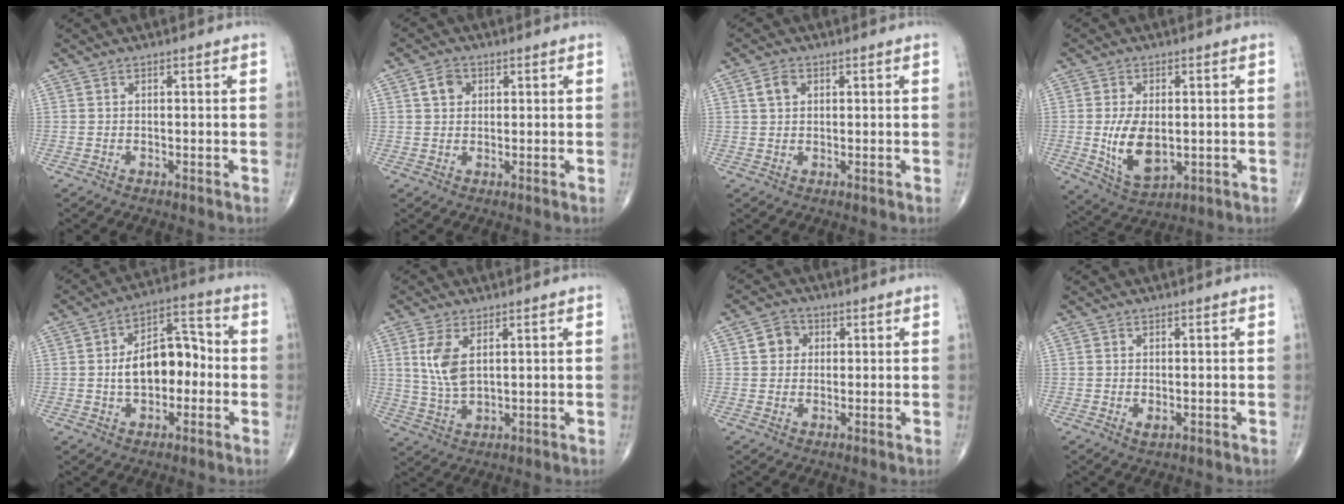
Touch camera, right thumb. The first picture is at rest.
{"total": 3.6, "force": [1.2, 2.8, 1.8], "torque": [-0.019, 0.001, 0.021]}
{"total": 3.0, "force": [1.1, 2.1, 1.8], "torque": [-0.028, 0.002, 0.021]}
{"total": 10.1, "force": [-0.7, 5.7, 8.3], "torque": [-0.143, -0.013, 0.001]}
{"total": 12.6, "force": [-0.8, 7.5, 10.0], "torque": [-0.136, 0.040, -0.020]}
{"total": 7.1, "force": [2.2, 3.5, 5.7], "torque": [-0.119, -0.009, 0.053]}
{"total": 4.1, "force": [1.0, 3.6, 1.6], "torque": [-0.004, 0.003, 0.010]}
{"total": 1.2, "force": [-0.2, 0.6, 1.1], "torque": [-0.018, -0.004, -0.001]}